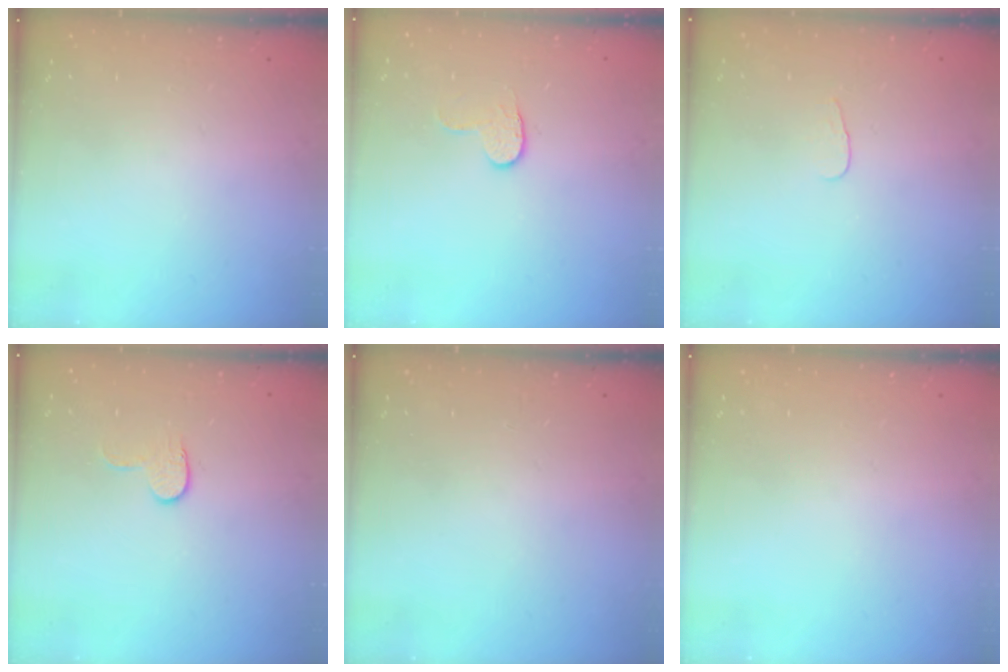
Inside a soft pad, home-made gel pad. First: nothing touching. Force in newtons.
{"total": 3.6, "press": 3.6, "slide": 0.4}
{"total": 2.8, "press": 2.8, "slide": 0.3}
{"total": 5.4, "press": 5.4, "slide": 0.5}
{"total": 0.0}
{"total": 0.0}